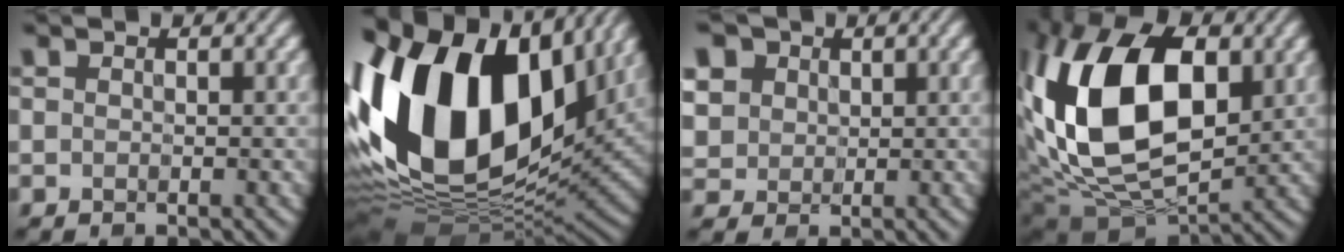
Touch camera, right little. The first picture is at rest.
{"total": 18.6, "force": [4.3, 12.0, 13.6], "torque": [-0.288, 0.018, 0.065]}
{"total": 5.1, "force": [2.1, 4.2, 1.9], "torque": [-0.101, 0.008, 0.048]}
{"total": 15.9, "force": [1.9, 9.3, 12.8], "torque": [-0.257, 0.011, 0.028]}